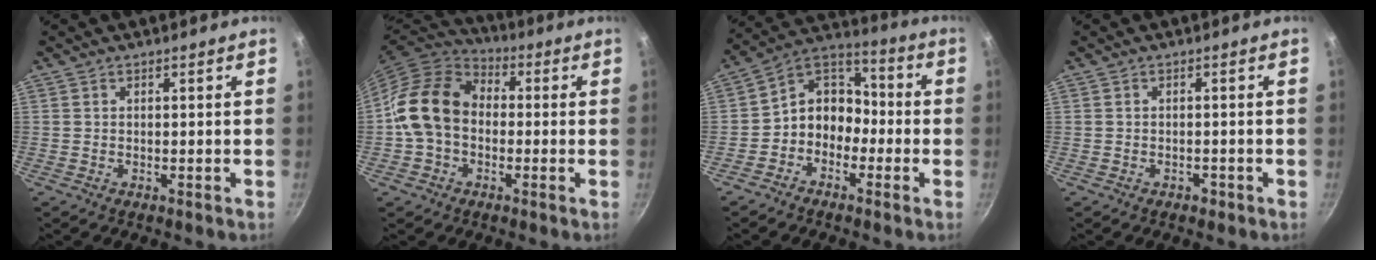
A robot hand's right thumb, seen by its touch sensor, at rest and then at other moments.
{"total": 13.5, "force": [-0.6, 10.3, 8.8], "torque": [-0.129, 0.033, -0.029]}
{"total": 9.4, "force": [-2.9, 7.7, 4.5], "torque": [-0.027, 0.055, -0.075]}
{"total": 1.1, "force": [-0.8, 0.7, 0.4], "torque": [-0.004, 0.009, -0.005]}